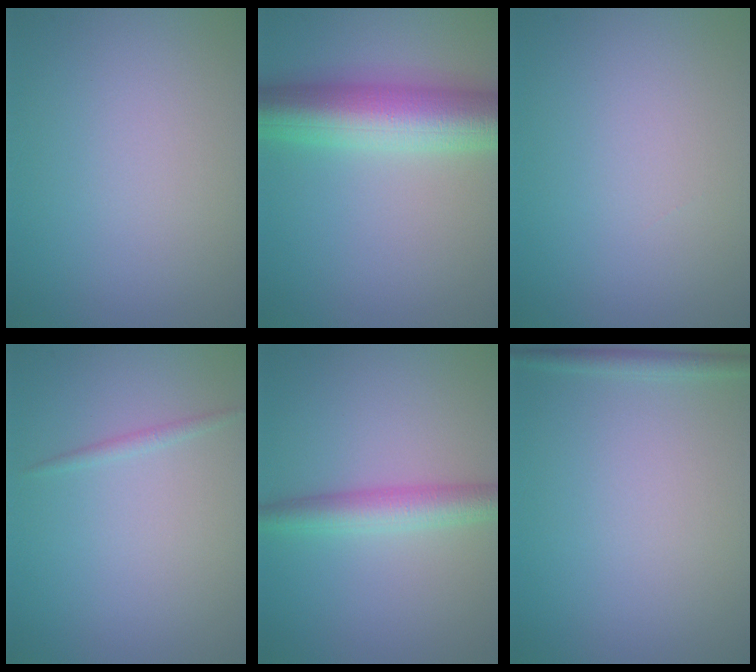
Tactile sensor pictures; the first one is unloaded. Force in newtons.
{"total": 8.6, "press": 8.6, "slide": 0.3}
{"total": 0.0}
{"total": 0.7, "press": 0.7, "slide": 0.0}
{"total": 3.5, "press": 3.5, "slide": 0.1}
{"total": 1.3, "press": 1.3, "slide": 0.1}